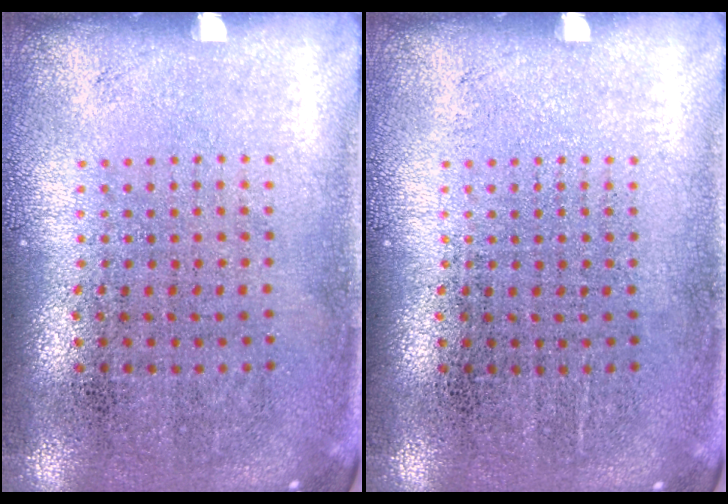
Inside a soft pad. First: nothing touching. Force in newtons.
{"total": 0.0}